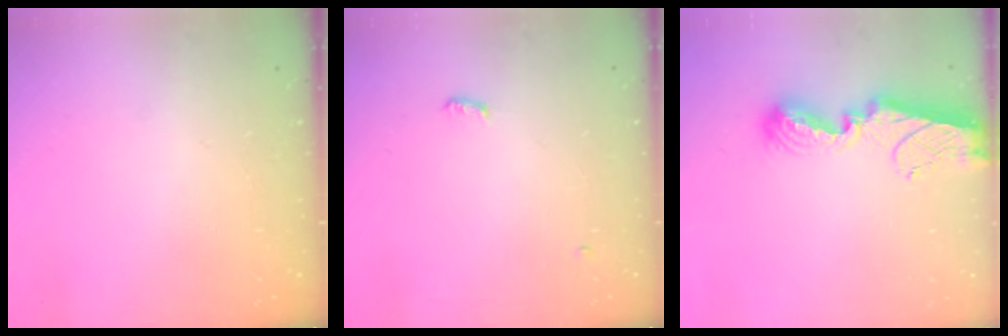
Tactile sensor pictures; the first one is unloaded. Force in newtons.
{"total": 7.6, "press": 4.2, "slide": 6.4}
{"total": 11.7, "press": 11.6, "slide": 1.1}